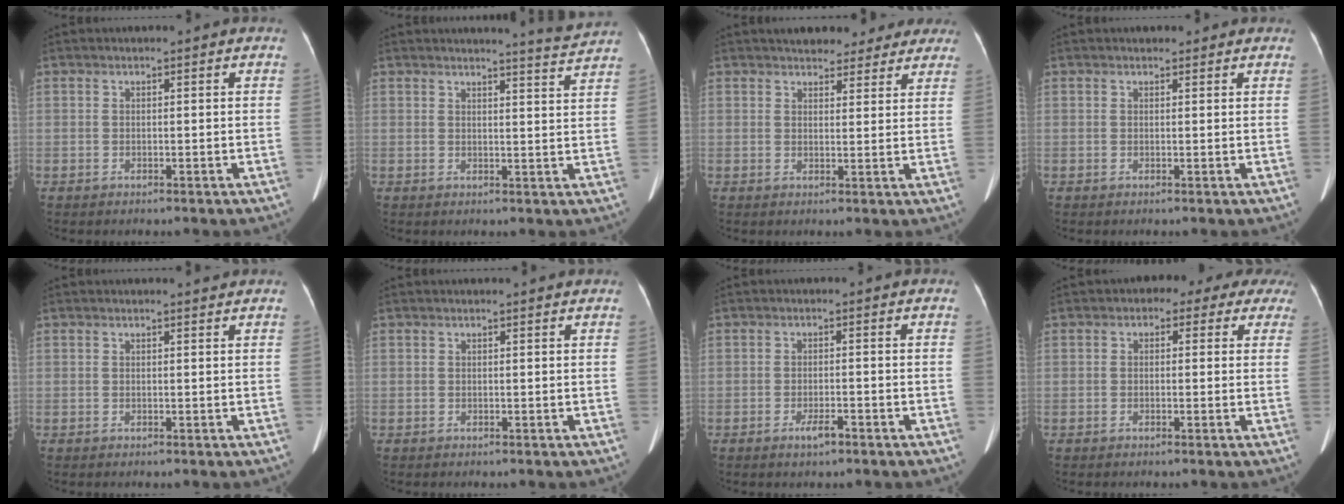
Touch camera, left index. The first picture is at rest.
{"total": 4.2, "force": [3.9, -1.5, 0.0], "torque": [-0.015, -0.026, 0.046]}
{"total": 10.6, "force": [9.2, 4.2, 3.3], "torque": [-0.010, 0.017, 0.103]}
{"total": 1.8, "force": [1.4, 1.0, 0.5], "torque": [-0.001, 0.013, 0.015]}
{"total": 0.7, "force": [0.7, -0.2, 0.0], "torque": [-0.008, -0.007, 0.010]}
{"total": 1.0, "force": [1.0, 0.0, 0.2], "torque": [-0.009, 0.004, 0.012]}
{"total": 2.3, "force": [-1.6, 0.5, 1.6], "torque": [-0.028, -0.001, -0.025]}
{"total": 7.0, "force": [4.7, 4.1, 3.0], "torque": [-0.023, 0.032, 0.037]}